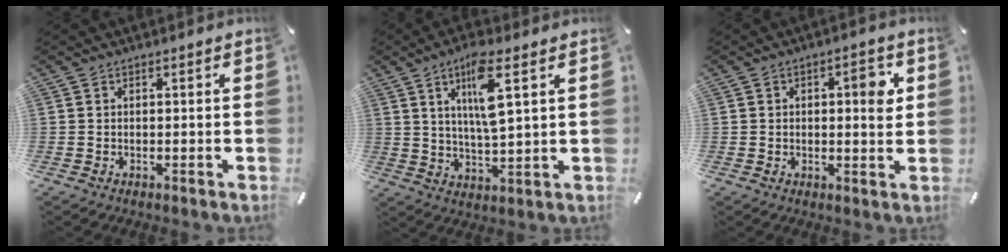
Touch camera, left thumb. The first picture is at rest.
{"total": 10.6, "force": [4.6, 2.4, 9.2], "torque": [-0.169, -0.007, 0.070]}
{"total": 5.9, "force": [1.3, 2.7, 5.0], "torque": [-0.059, -0.005, 0.011]}